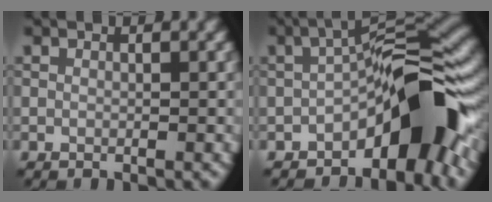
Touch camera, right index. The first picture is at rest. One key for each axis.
{"total": 10.1, "fx": -4.4, "fy": 3.9, "fz": 8.2, "tx": -0.091, "ty": 0.022, "tz": -0.086}